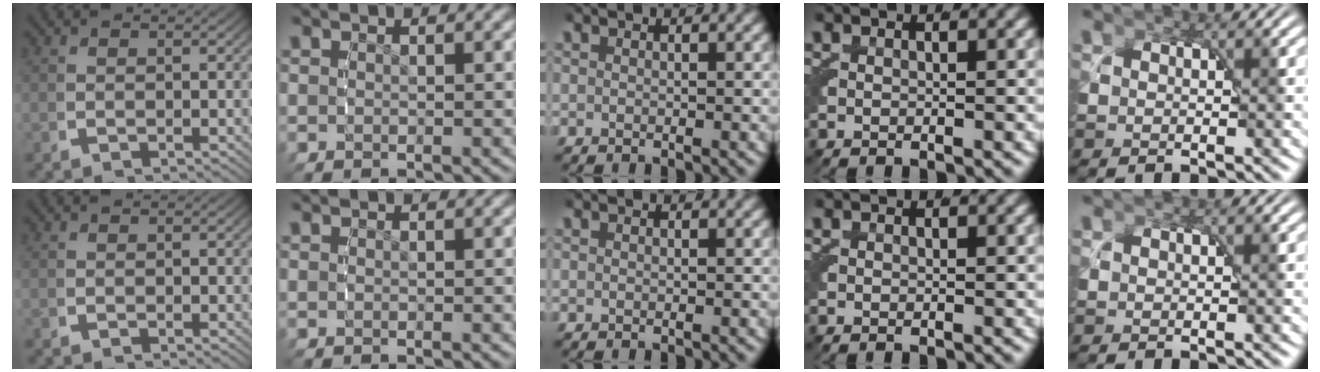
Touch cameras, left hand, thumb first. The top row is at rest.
{}